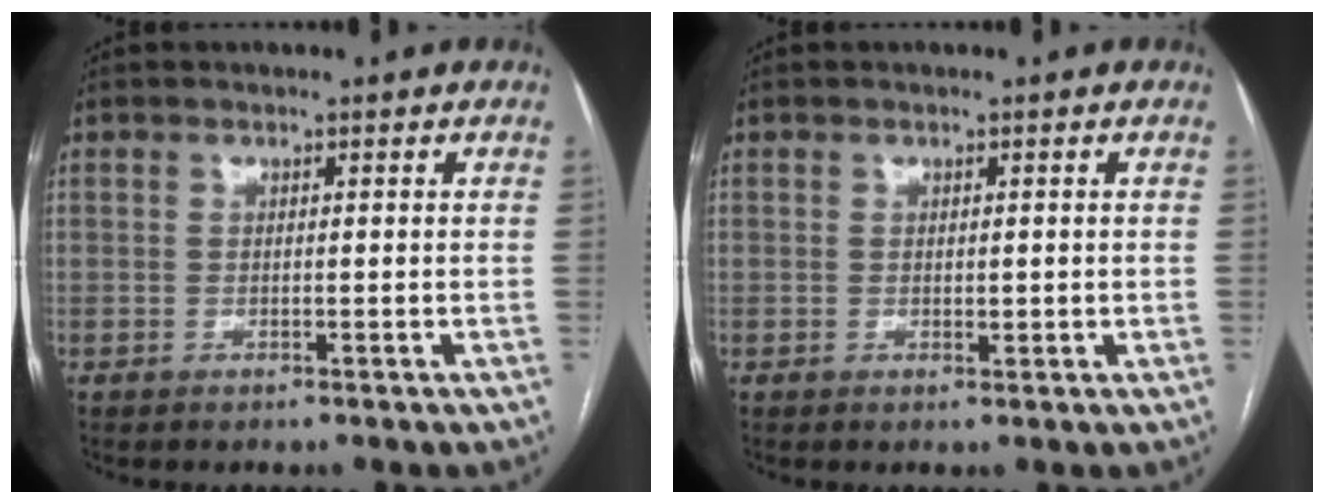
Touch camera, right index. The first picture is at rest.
{"total": 1.0, "force": [0.1, 0.6, 0.9], "torque": [-0.011, -0.003, 0.004]}